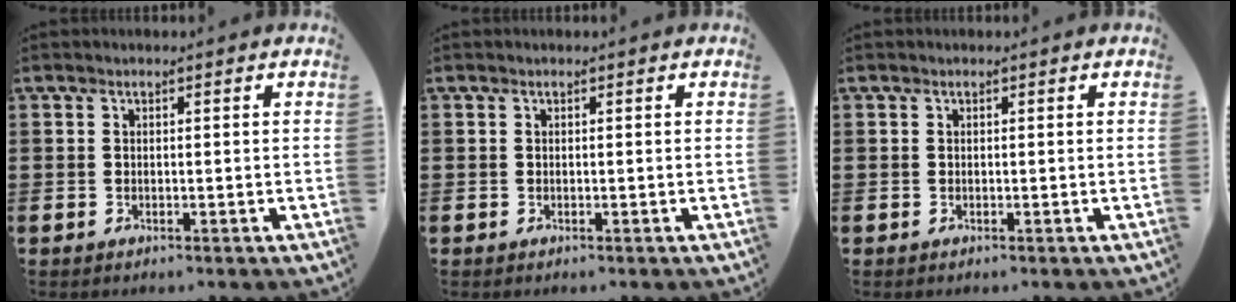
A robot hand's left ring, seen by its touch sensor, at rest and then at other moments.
{"total": 0.0}
{"total": 0.0}